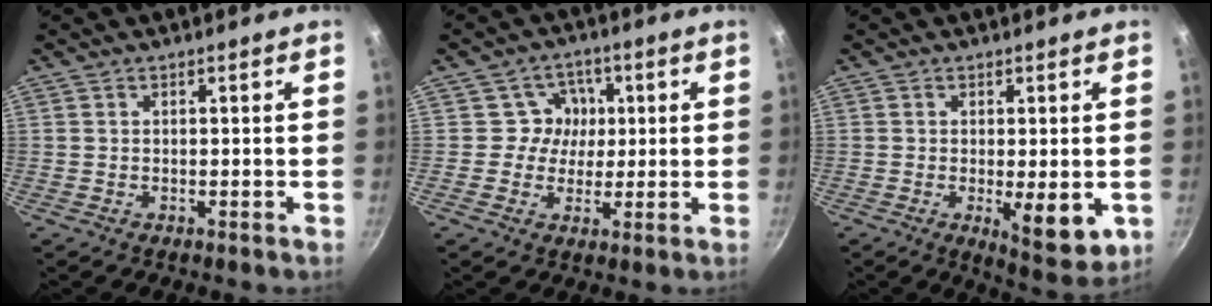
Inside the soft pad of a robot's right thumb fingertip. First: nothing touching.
{"total": 5.9, "force": [0.9, 5.7, 1.2], "torque": [0.029, 0.011, 0.003]}
{"total": 8.1, "force": [-1.8, 2.8, 7.4], "torque": [-0.095, -0.021, -0.020]}